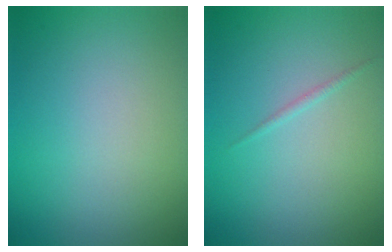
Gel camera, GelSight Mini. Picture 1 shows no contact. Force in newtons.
{"total": 0.5, "press": 0.5, "slide": 0.0}